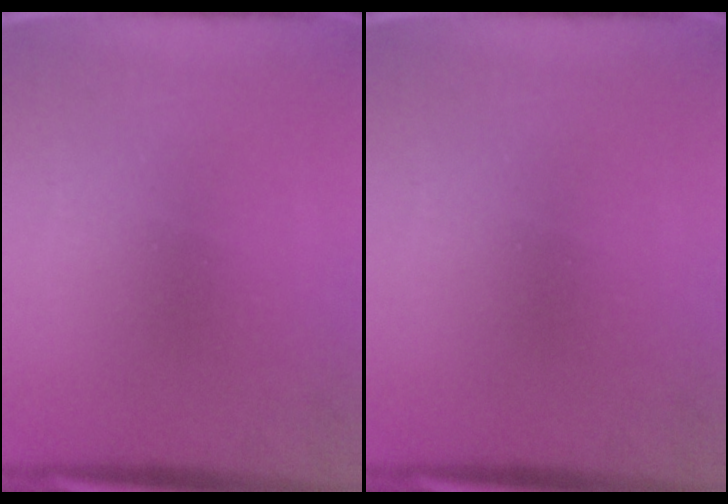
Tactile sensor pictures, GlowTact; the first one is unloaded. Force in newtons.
{"total": 0.0}